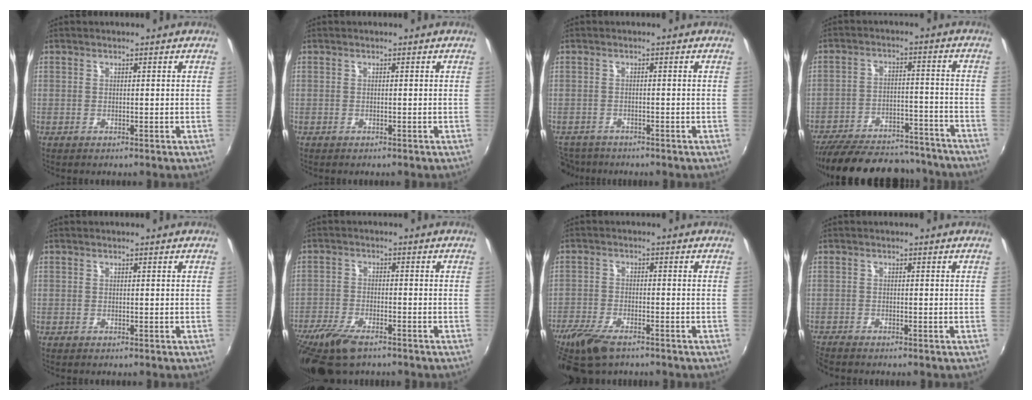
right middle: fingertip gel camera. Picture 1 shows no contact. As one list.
[{"total": 0.0}, {"total": 5.5, "force": [-4.8, 2.4, 1.3], "torque": [-0.047, -0.014, -0.083]}, {"total": 26.3, "force": [-22.7, 8.3, 10.4], "torque": [-0.209, 0.004, -0.302]}, {"total": 0.0}, {"total": 12.1, "force": [-8.7, 4.4, 7.1], "torque": [-0.171, -0.036, -0.164]}, {"total": 10.4, "force": [-7.8, 3.8, 5.8], "torque": [-0.146, -0.029, -0.147]}, {"total": 2.4, "force": [-2.3, 0.2, 0.7], "torque": [-0.022, -0.015, -0.047]}]